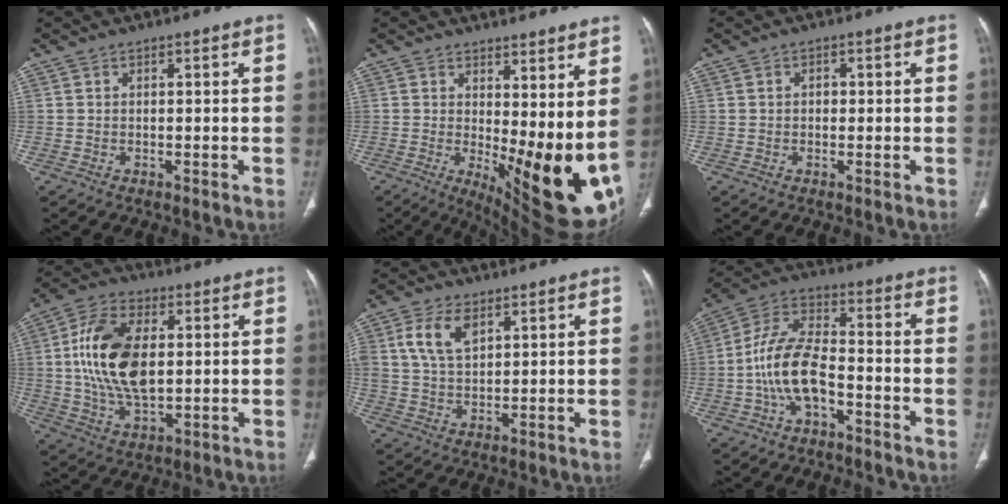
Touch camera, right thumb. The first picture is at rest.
{"total": 18.0, "force": [2.1, 7.0, 16.4], "torque": [-0.220, -0.050, 0.049]}
{"total": 1.4, "force": [0.1, 1.1, 0.8], "torque": [-0.007, 0.004, 0.001]}
{"total": 16.3, "force": [1.7, 9.3, 13.3], "torque": [-0.249, 0.004, 0.033]}
{"total": 7.8, "force": [3.2, 4.5, 5.5], "torque": [-0.104, -0.006, 0.065]}
{"total": 12.1, "force": [-3.9, 6.4, 9.5], "torque": [-0.187, 0.046, -0.076]}